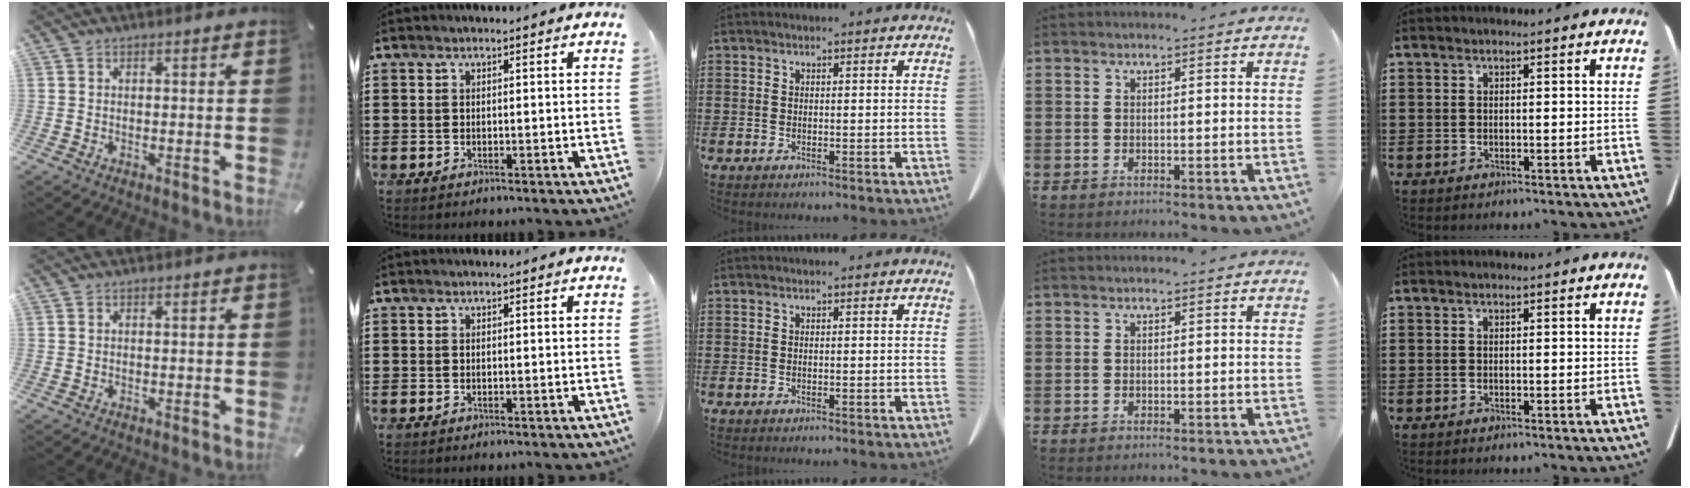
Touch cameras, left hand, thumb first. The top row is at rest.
{}